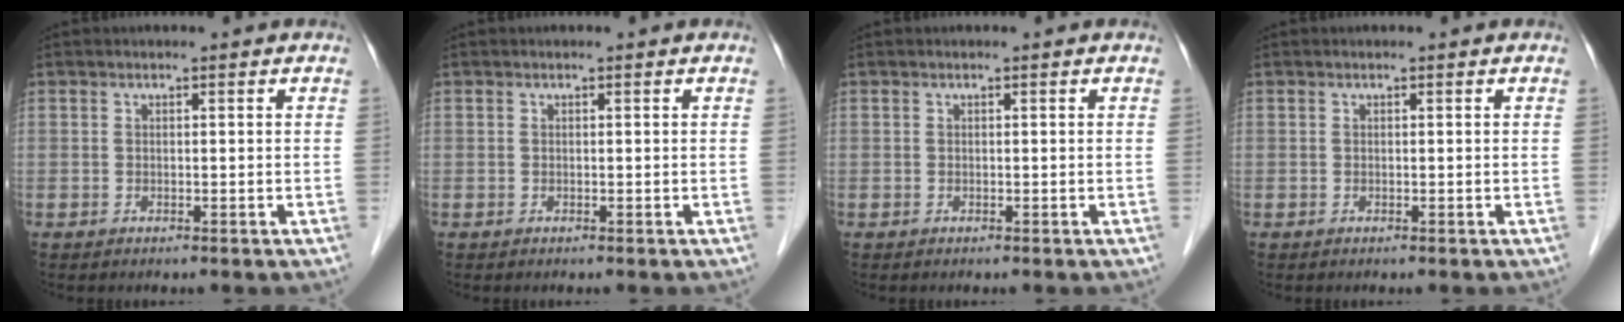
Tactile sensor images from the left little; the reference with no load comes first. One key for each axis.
{"total": 0.0}
{"total": 0.0}
{"total": 0.0}